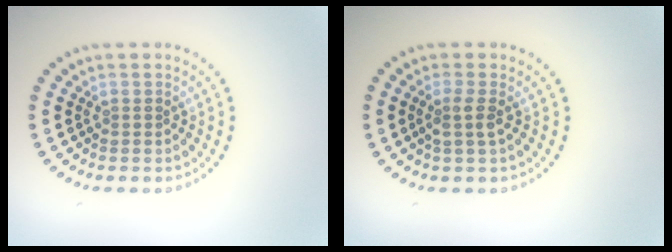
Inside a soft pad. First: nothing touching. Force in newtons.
{"total": 1.6, "press": 1.3, "slide": 1.0}